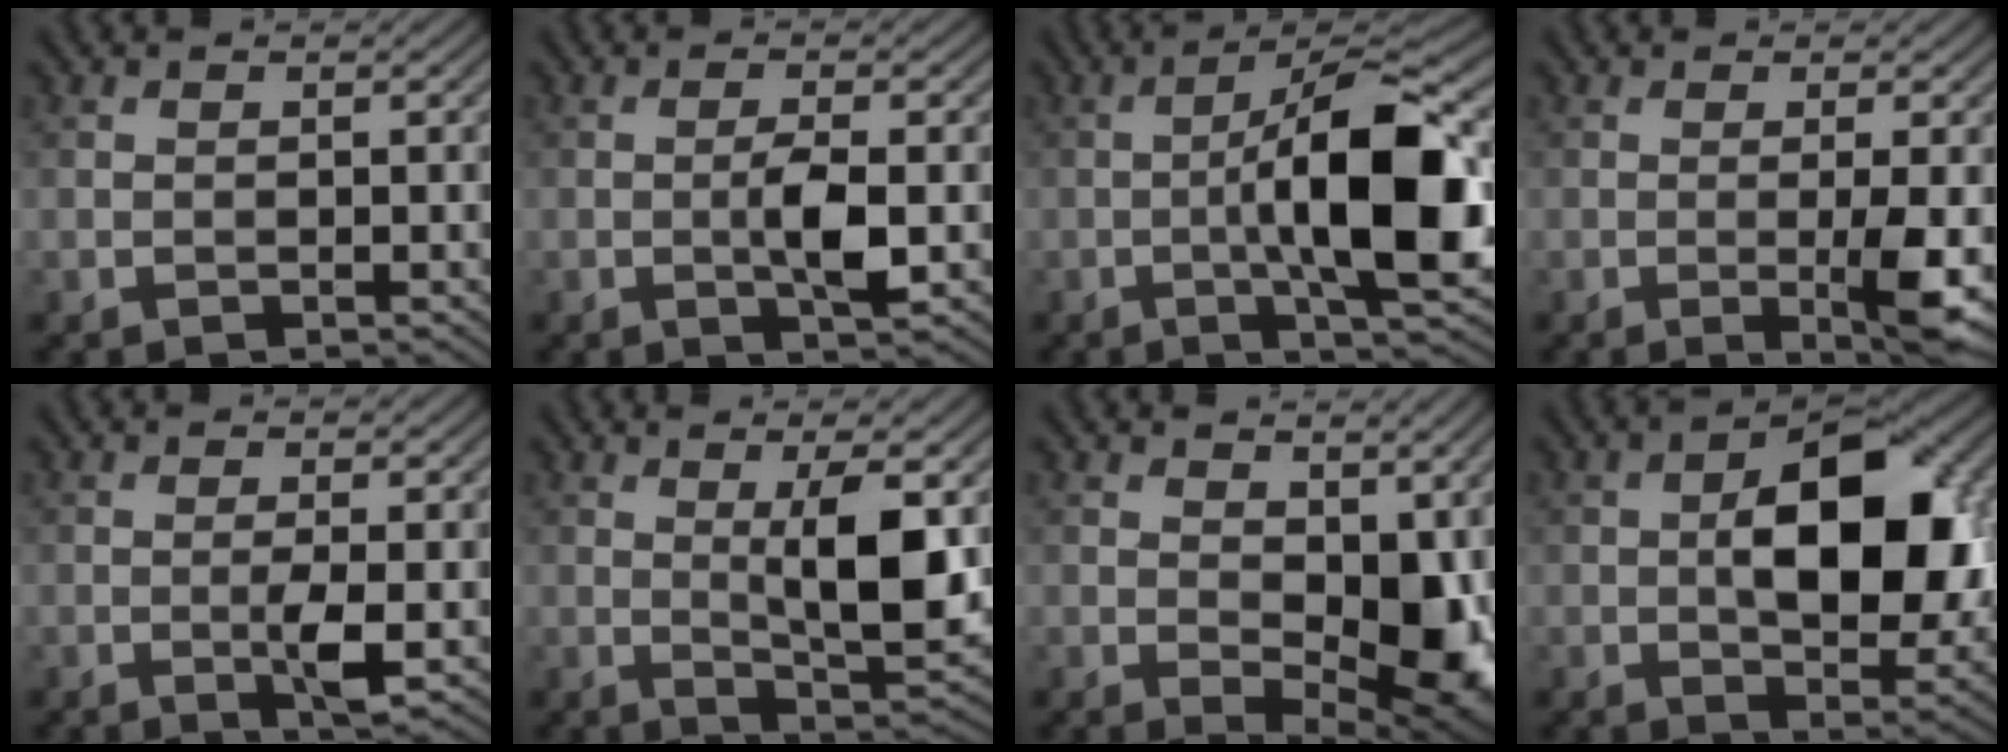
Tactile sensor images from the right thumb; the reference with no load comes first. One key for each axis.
{"total": 3.8, "fx": -0.6, "fy": 0.8, "fz": 3.7, "tx": -0.070, "ty": 0.000, "tz": -0.014}
{"total": 13.6, "fx": -1.9, "fy": 3.5, "fz": 13.0, "tx": -0.199, "ty": 0.012, "tz": -0.036}
{"total": 4.5, "fx": -0.7, "fy": 0.4, "fz": 4.5, "tx": -0.080, "ty": -0.003, "tz": -0.010}
{"total": 2.8, "fx": -0.6, "fy": 0.3, "fz": 2.7, "tx": -0.052, "ty": -0.002, "tz": -0.014}
{"total": 8.3, "fx": 1.5, "fy": 2.0, "fz": 7.9, "tx": -0.134, "ty": 0.001, "tz": 0.030}
{"total": 10.5, "fx": 1.4, "fy": 5.9, "fz": 8.5, "tx": -0.128, "ty": -0.014, "tz": 0.026}
{"total": 11.6, "fx": 0.7, "fy": 6.1, "fz": 9.8, "tx": -0.148, "ty": 0.003, "tz": 0.011}